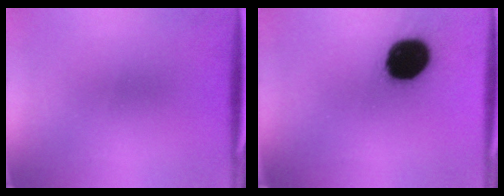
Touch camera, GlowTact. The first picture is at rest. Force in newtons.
{"total": 18.9}